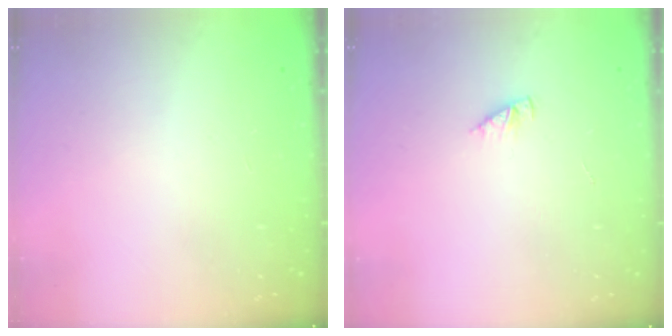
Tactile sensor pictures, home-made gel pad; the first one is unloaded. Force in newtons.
{"total": 2.4, "press": 2.4, "slide": 0.3}